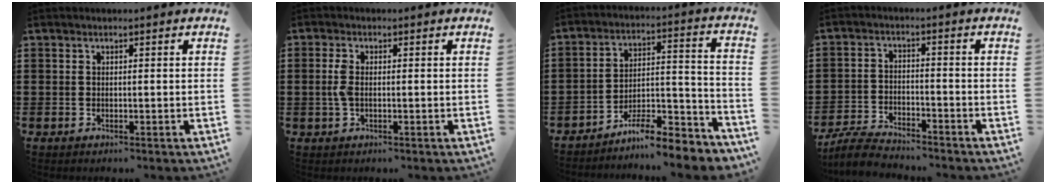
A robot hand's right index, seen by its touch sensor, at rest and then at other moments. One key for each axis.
{"total": 2.8, "fx": -0.2, "fy": 1.1, "fz": 2.5, "tx": -0.070, "ty": -0.007, "tz": -0.012}
{"total": 8.1, "fx": -7.5, "fy": 0.9, "fz": 2.8, "tx": -0.032, "ty": 0.018, "tz": -0.142}
{"total": 4.9, "fx": -4.7, "fy": 0.5, "fz": 1.2, "tx": -0.042, "ty": -0.003, "tz": -0.099}